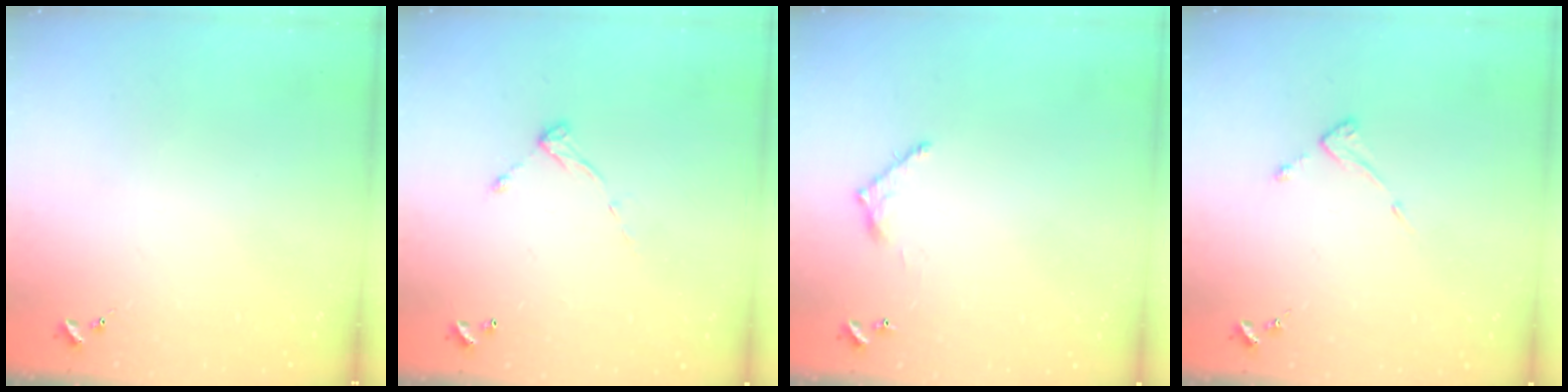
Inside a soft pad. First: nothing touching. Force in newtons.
{"total": 6.9, "press": 6.9, "slide": 0.5}
{"total": 6.3, "press": 6.3, "slide": 0.4}
{"total": 3.9, "press": 3.8, "slide": 0.4}